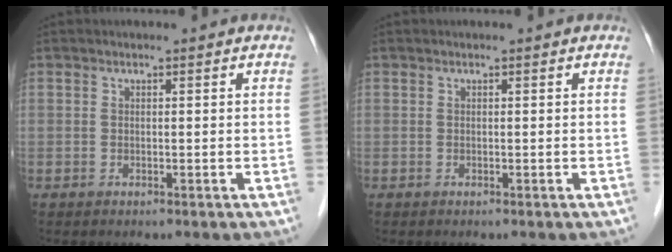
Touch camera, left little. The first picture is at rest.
{"total": 0.0}